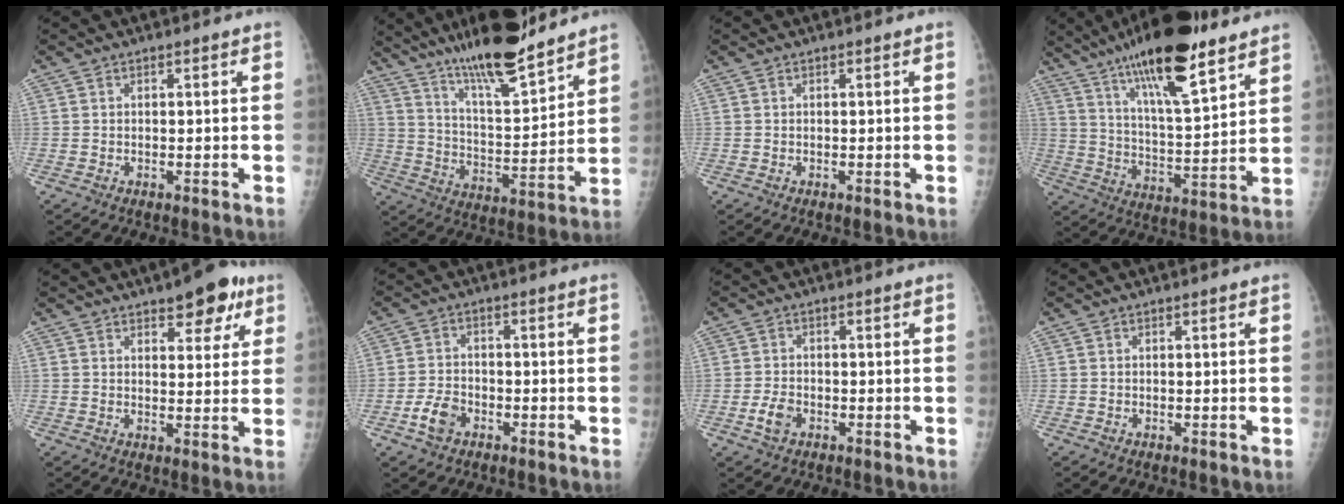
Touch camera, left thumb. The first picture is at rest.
{"total": 18.0, "force": [14.3, 3.2, 10.4], "torque": [-0.150, -0.078, 0.245]}
{"total": 0.0}
{"total": 20.7, "force": [13.5, 5.2, 14.8], "torque": [-0.236, -0.051, 0.227]}
{"total": 8.9, "force": [5.2, 3.9, 6.1], "torque": [-0.049, -0.019, 0.065]}
{"total": 4.9, "force": [-2.8, 3.2, 2.3], "torque": [-0.040, 0.019, -0.051]}
{"total": 3.5, "force": [-1.9, 2.3, 1.9], "torque": [-0.035, 0.012, -0.033]}
{"total": 0.0}